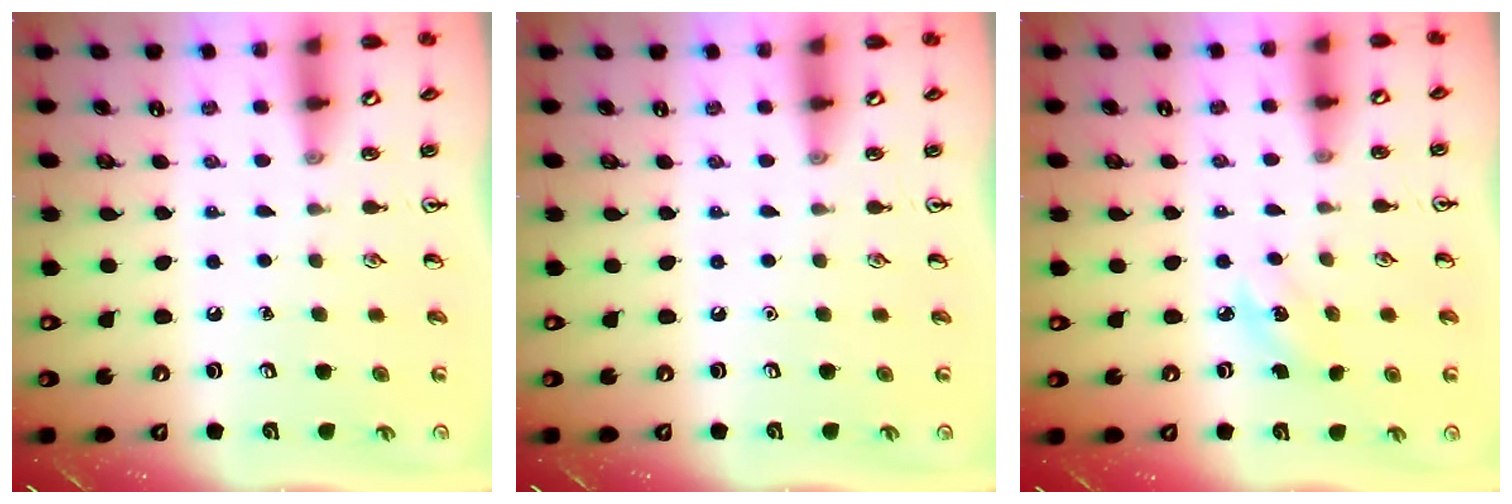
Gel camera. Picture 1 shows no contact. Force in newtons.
{"total": 0.0}
{"total": 4.0, "press": 3.8, "slide": 1.2}